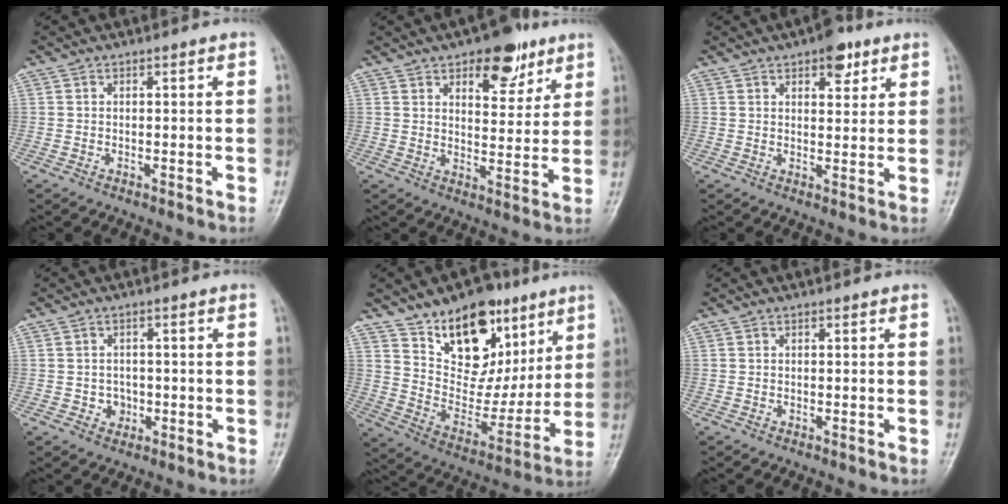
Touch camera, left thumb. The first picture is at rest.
{"total": 10.9, "force": [6.5, 5.3, 7.0], "torque": [-0.063, -0.033, 0.093]}
{"total": 6.1, "force": [3.6, 2.9, 3.9], "torque": [-0.029, -0.014, 0.045]}
{"total": 2.8, "force": [-0.7, 2.6, 1.0], "torque": [0.003, 0.007, -0.008]}
{"total": 19.8, "force": [11.7, 12.0, 10.6], "torque": [-0.104, -0.057, 0.205]}
{"total": 0.0}